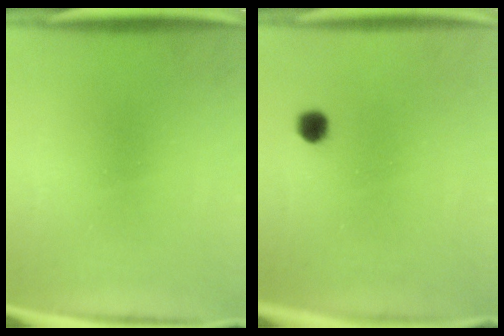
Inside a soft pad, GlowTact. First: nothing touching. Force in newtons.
{"total": 2.2}